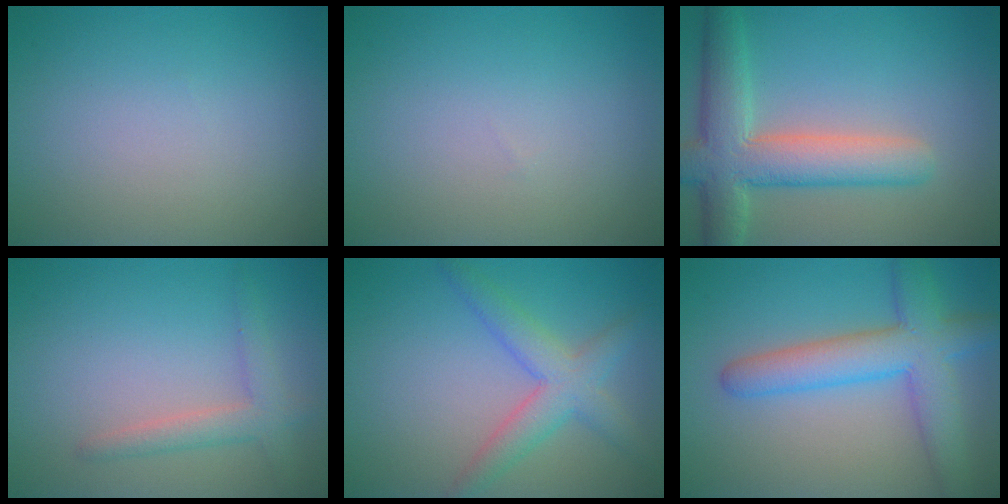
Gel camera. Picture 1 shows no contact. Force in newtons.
{"total": 0.0}
{"total": 7.1, "press": 7.1, "slide": 0.6}
{"total": 2.5, "press": 2.5, "slide": 0.1}
{"total": 4.0, "press": 4.0, "slide": 0.2}
{"total": 6.4, "press": 6.4, "slide": 0.2}